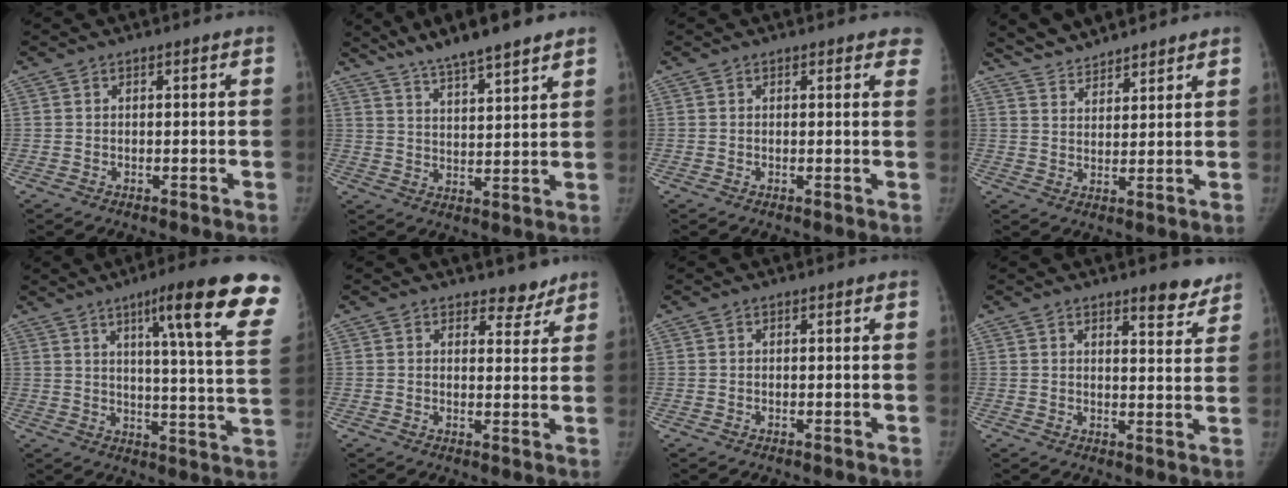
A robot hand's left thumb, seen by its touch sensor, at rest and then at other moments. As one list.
[{"total": 11.5, "force": [9.2, 1.5, 6.7], "torque": [-0.101, -0.037, 0.157]}, {"total": 3.5, "force": [2.9, 1.3, 1.4], "torque": [0.011, -0.008, 0.018]}, {"total": 7.0, "force": [6.6, 1.6, 1.6], "torque": [-0.018, -0.015, 0.125]}, {"total": 21.8, "force": [12.6, 2.4, 17.7], "torque": [-0.219, -0.046, 0.163]}, {"total": 3.7, "force": [3.1, 1.9, 0.6], "torque": [0.020, -0.023, 0.041]}, {"total": 0.0}, {"total": 5.6, "force": [4.5, 1.8, 3.0], "torque": [-0.012, -0.031, 0.058]}]